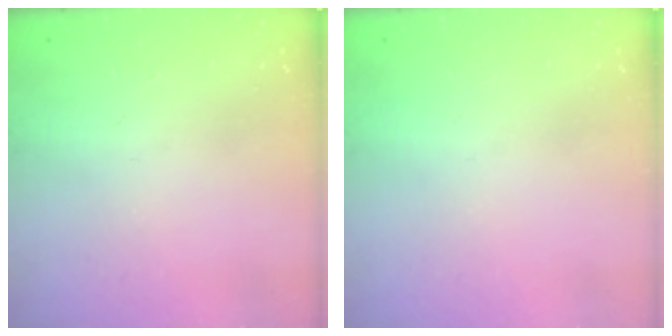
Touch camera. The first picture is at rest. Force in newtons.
{"total": 0.0}